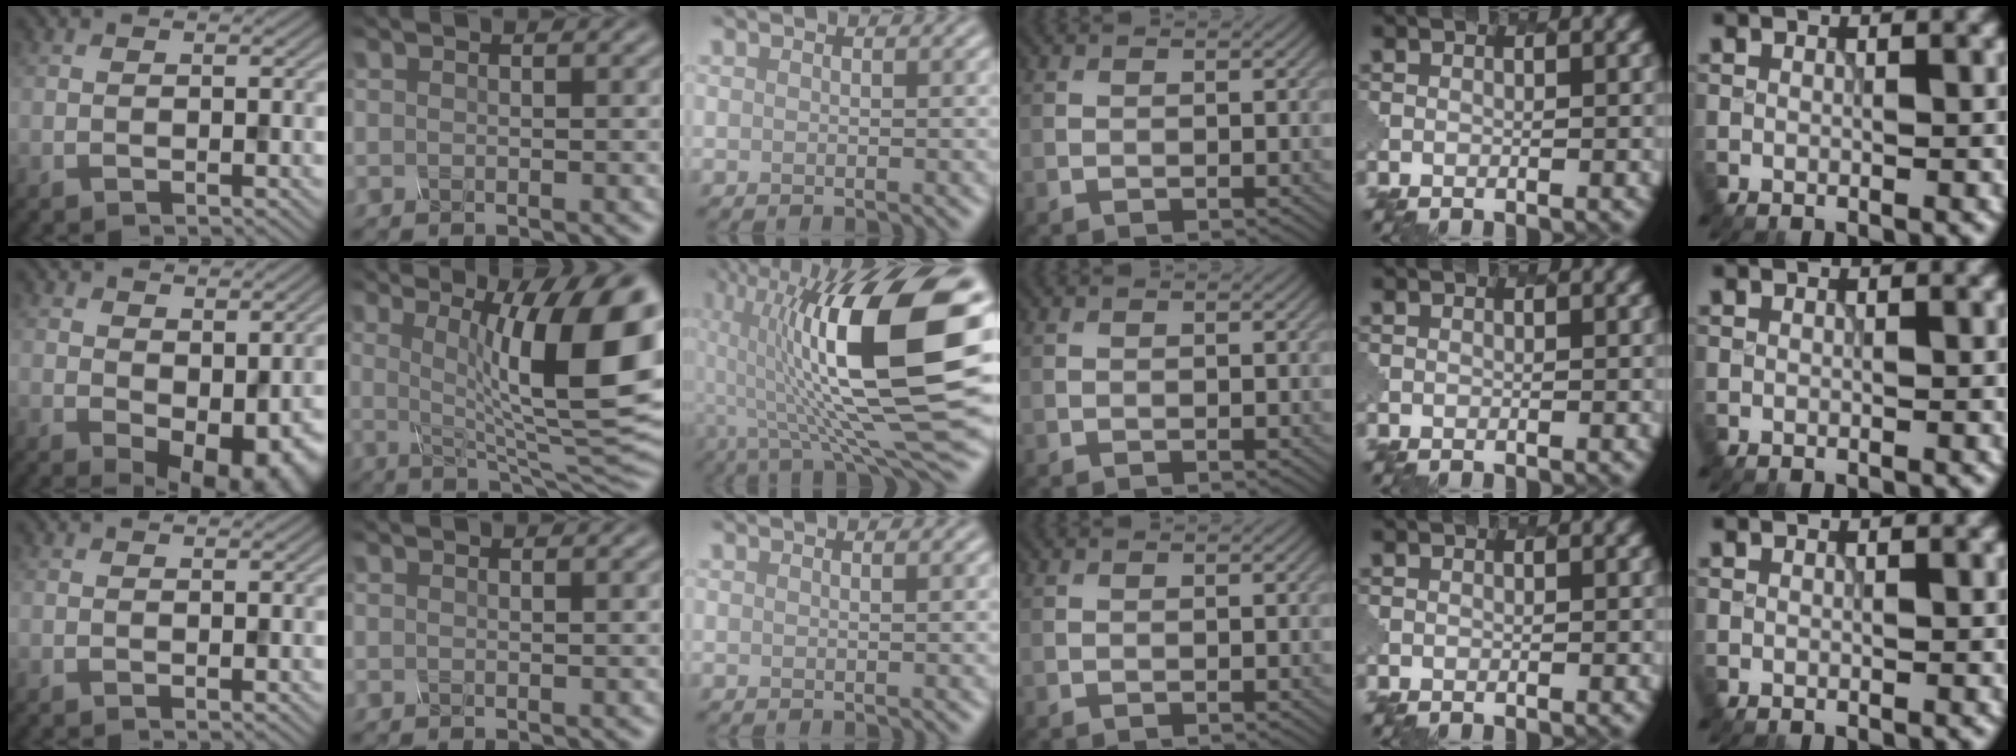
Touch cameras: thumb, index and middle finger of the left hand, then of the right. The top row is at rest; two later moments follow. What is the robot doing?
{"motion": "pour", "object": "mug"}